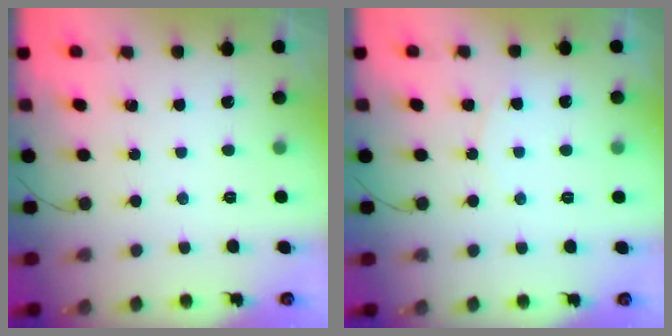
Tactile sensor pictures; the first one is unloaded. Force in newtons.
{"total": 3.7, "press": 3.6, "slide": 0.7}